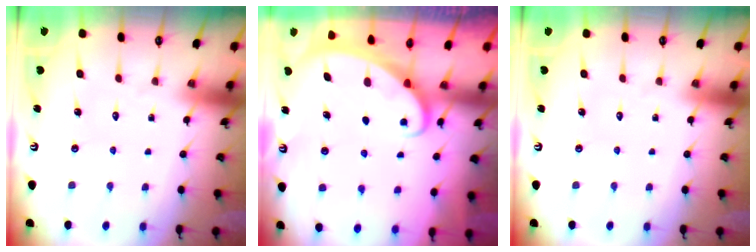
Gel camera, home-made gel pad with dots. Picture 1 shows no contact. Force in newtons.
{"total": 2.0, "press": 2.0, "slide": 0.1}
{"total": 0.0}